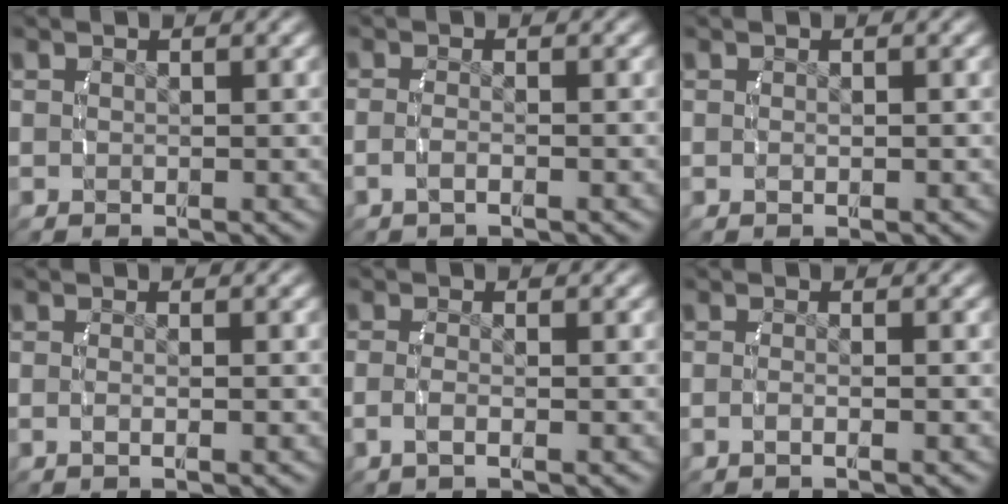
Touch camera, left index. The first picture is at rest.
{"total": 1.5, "force": [-1.0, 0.2, 1.1], "torque": [-0.032, -0.006, -0.016]}
{"total": 0.7, "force": [-0.1, 0.5, 0.4], "torque": [-0.016, -0.006, -0.001]}
{"total": 1.1, "force": [-0.6, -0.1, 0.9], "torque": [-0.025, -0.006, -0.008]}
{"total": 1.7, "force": [-0.9, 0.2, 1.4], "torque": [-0.041, -0.009, -0.011]}
{"total": 1.4, "force": [-1.0, -0.1, 1.0], "torque": [-0.027, -0.006, -0.015]}